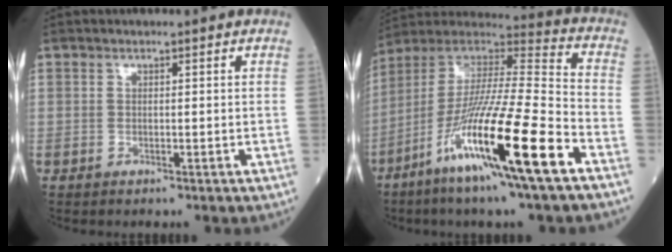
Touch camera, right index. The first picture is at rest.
{"total": 21.9, "force": [-10.3, 0.1, 19.3], "torque": [-0.383, -0.055, -0.198]}